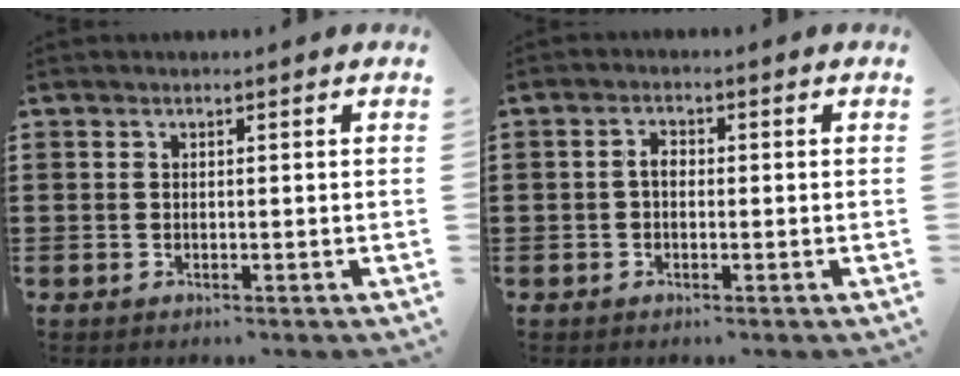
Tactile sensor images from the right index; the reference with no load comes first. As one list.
[{"total": 2.0, "force": [-0.3, 1.1, 1.7], "torque": [-0.040, 0.001, -0.009]}]